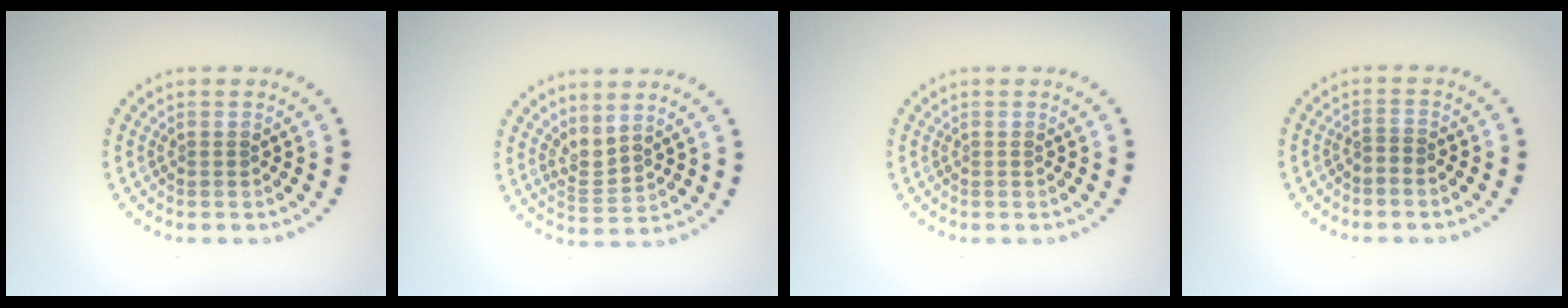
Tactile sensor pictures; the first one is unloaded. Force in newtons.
{"total": 2.2, "press": 1.5, "slide": 1.6}
{"total": 0.0}
{"total": 0.6, "press": 0.4, "slide": 0.5}